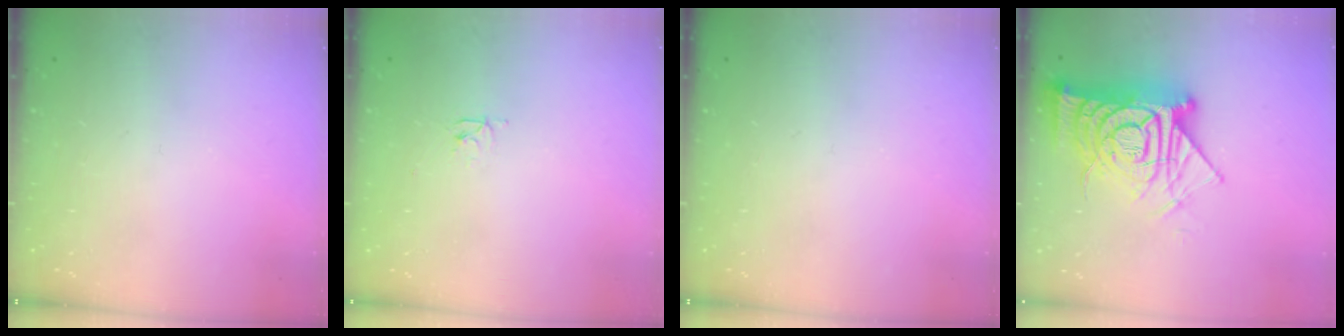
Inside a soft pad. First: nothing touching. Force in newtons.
{"total": 2.4, "press": 2.4, "slide": 0.3}
{"total": 0.0}
{"total": 19.4, "press": 19.3, "slide": 2.0}